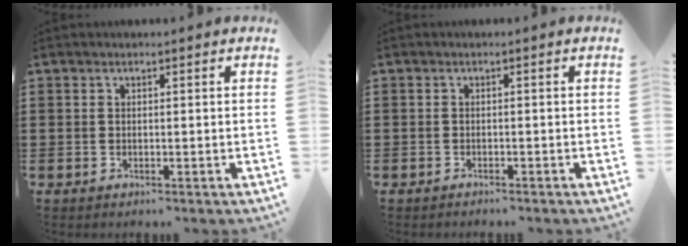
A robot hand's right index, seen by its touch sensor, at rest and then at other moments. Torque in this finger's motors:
{"motor_torque": [0.00, -0.10, -0.03, -0.01]}